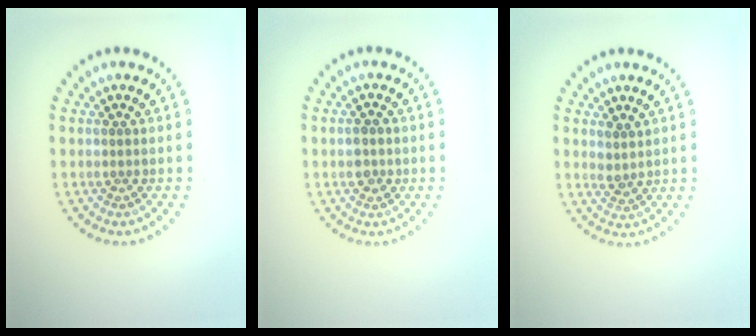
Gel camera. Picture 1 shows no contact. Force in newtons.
{"total": 1.5, "press": 1.5, "slide": 0.2}
{"total": 1.5, "press": 1.2, "slide": 0.8}